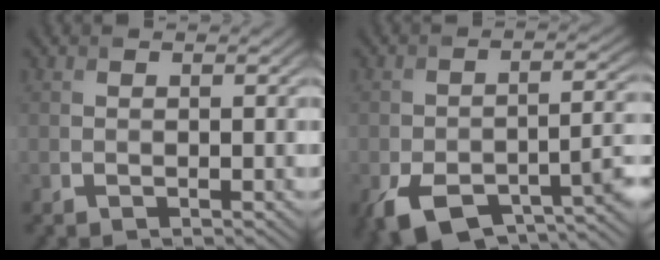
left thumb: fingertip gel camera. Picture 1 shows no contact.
{"total": 12.2, "force": [-7.1, 5.9, 8.0], "torque": [-0.134, -0.040, -0.106]}